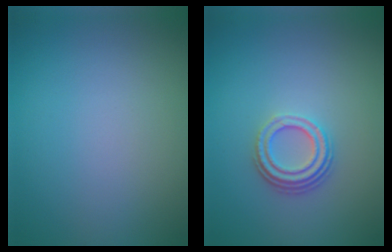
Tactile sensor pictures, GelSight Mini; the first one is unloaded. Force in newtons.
{"total": 3.3, "press": 2.4, "slide": 2.3}